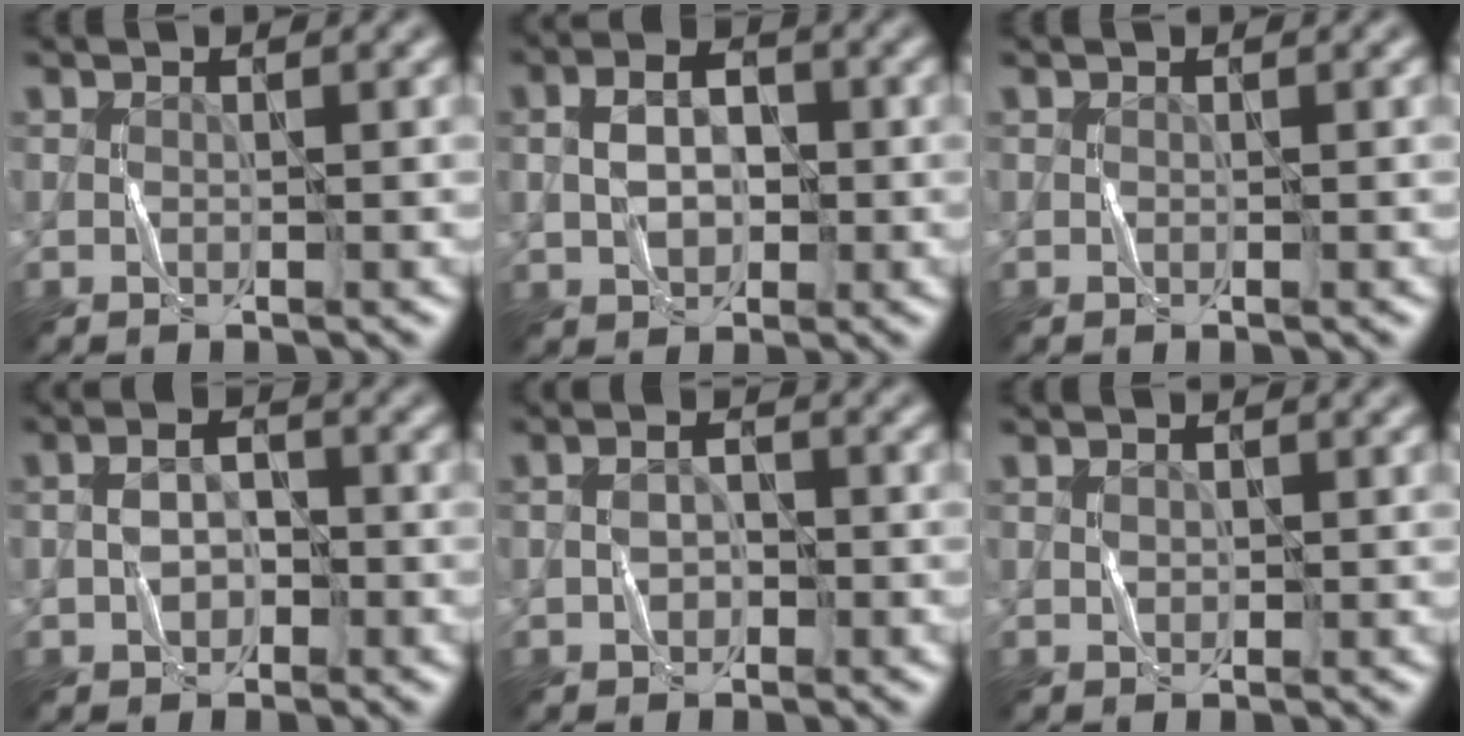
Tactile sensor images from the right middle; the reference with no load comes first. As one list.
[{"total": 3.9, "force": [0.0, 2.6, 2.9], "torque": [-0.057, 0.004, -0.004]}, {"total": 0.0}, {"total": 2.8, "force": [-0.7, 1.9, 1.9], "torque": [-0.034, 0.006, -0.018]}, {"total": 2.1, "force": [-0.5, 1.5, 1.4], "torque": [-0.021, 0.007, -0.012]}, {"total": 0.9, "force": [0.1, 0.7, 0.6], "torque": [-0.011, 0.002, 0.002]}]